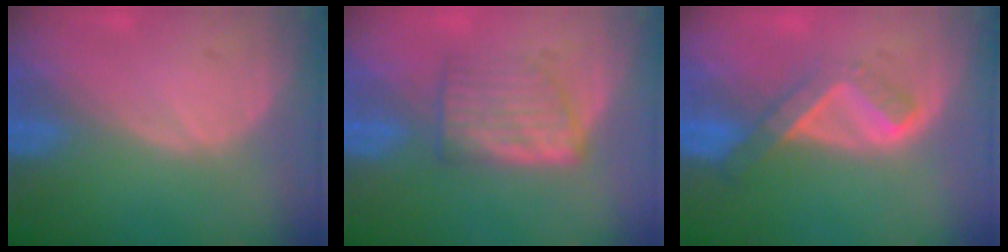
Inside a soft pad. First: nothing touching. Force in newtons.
{"total": 5.1, "press": 5.1, "slide": 0.6}
{"total": 5.2, "press": 4.5, "slide": 2.7}